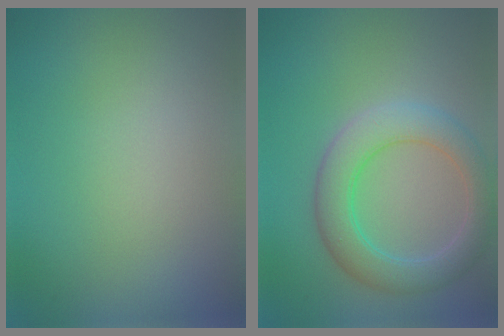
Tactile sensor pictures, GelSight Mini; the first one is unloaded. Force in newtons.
{"total": 5.2, "press": 5.2, "slide": 0.2}